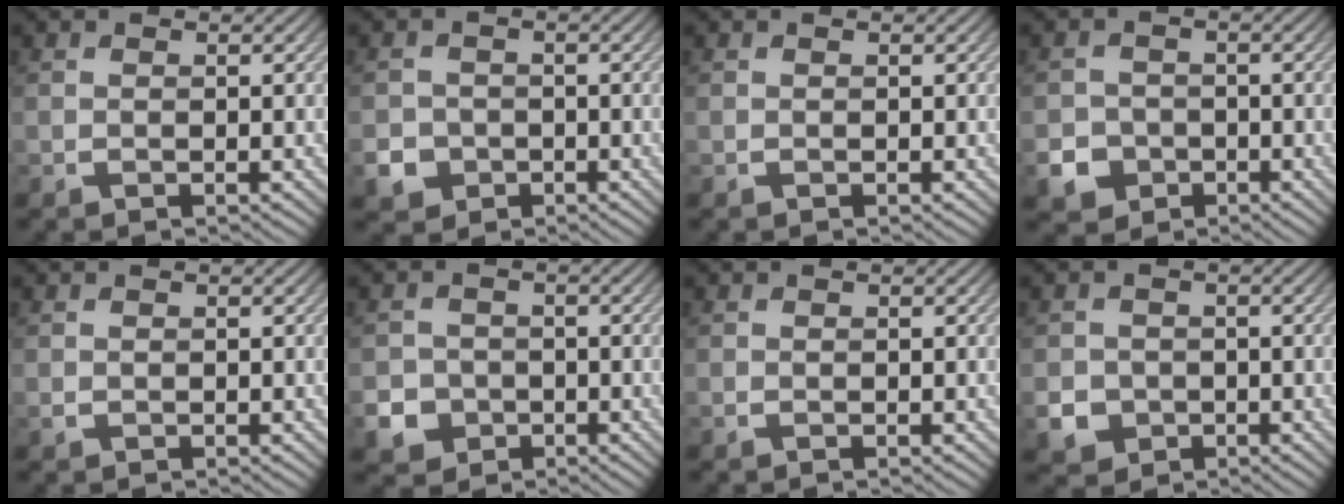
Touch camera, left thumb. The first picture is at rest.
{"total": 4.4, "force": [-2.0, 3.7, 1.1], "torque": [-0.023, -0.007, -0.046]}
{"total": 0.0}
{"total": 5.5, "force": [-2.7, 4.6, 1.4], "torque": [-0.025, -0.011, -0.058]}
{"total": 0.5, "force": [-0.1, 0.5, 0.2], "torque": [-0.004, -0.004, -0.004]}
{"total": 6.2, "force": [-2.8, 5.3, 1.5], "torque": [-0.034, -0.019, -0.066]}
{"total": 0.0}
{"total": 4.4, "force": [-1.6, 3.9, 1.3], "torque": [-0.032, -0.011, -0.037]}